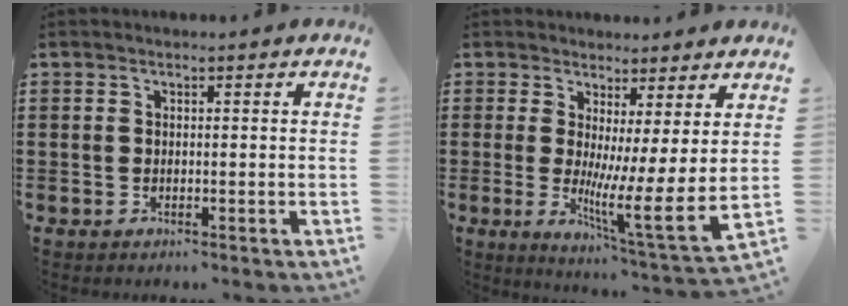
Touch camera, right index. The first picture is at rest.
{"total": 7.7, "force": [0.9, 0.4, 7.6], "torque": [-0.117, -0.055, 0.014]}